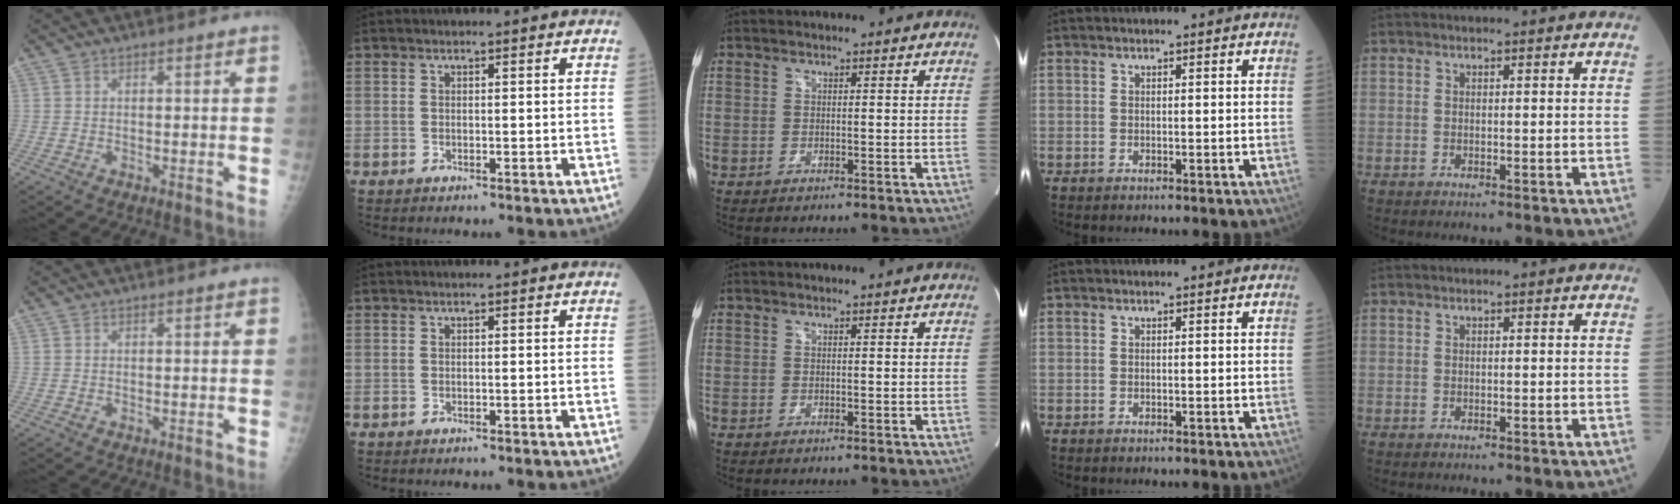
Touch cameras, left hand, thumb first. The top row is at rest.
{}